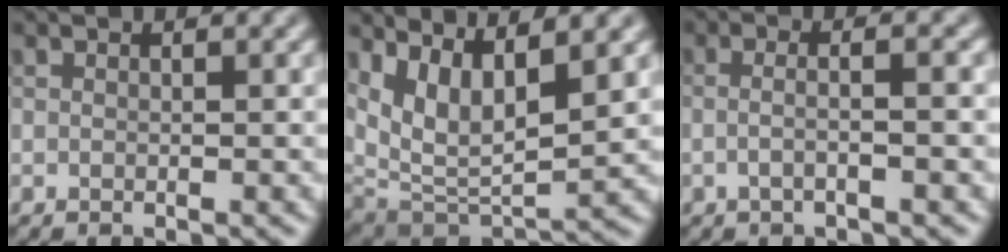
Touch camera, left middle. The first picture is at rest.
{"total": 8.2, "force": [3.5, 3.4, 6.6], "torque": [-0.134, -0.006, 0.069]}
{"total": 3.6, "force": [0.0, 1.5, 3.3], "torque": [-0.026, 0.000, -0.026]}